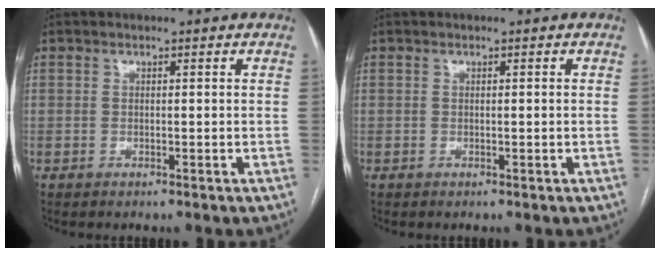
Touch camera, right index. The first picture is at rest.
{"total": 0.0}